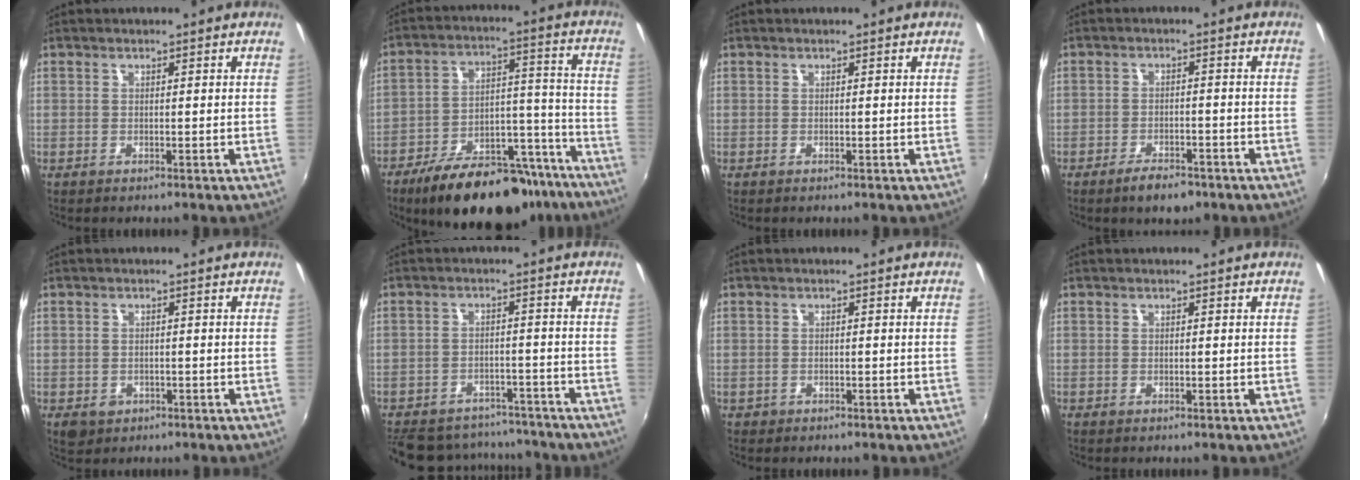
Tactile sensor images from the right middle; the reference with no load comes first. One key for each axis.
{"total": 23.7, "fx": -18.2, "fy": 9.7, "fz": 11.7, "tx": -0.191, "ty": 0.021, "tz": -0.244}
{"total": 0.0}
{"total": 5.1, "fx": -3.7, "fy": 2.2, "fz": 2.7, "tx": -0.063, "ty": -0.005, "tz": -0.060}
{"total": 3.5, "fx": -1.5, "fy": 2.9, "fz": 1.4, "tx": -0.032, "ty": -0.007, "tz": -0.016}
{"total": 19.1, "fx": -16.1, "fy": 8.1, "fz": 6.3, "tx": -0.157, "ty": 0.019, "tz": -0.213}
{"total": 1.3, "fx": -0.8, "fy": 1.0, "fz": 0.2, "tx": -0.011, "ty": -0.004, "tz": -0.011}
{"total": 0.0}